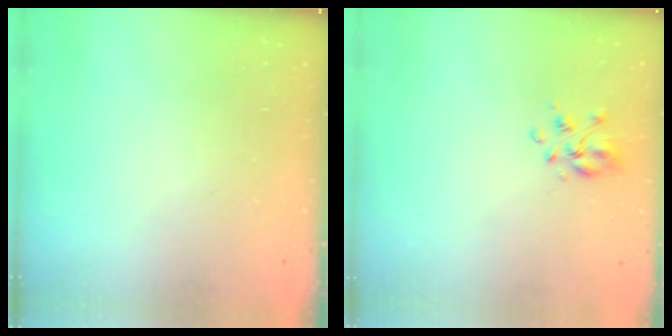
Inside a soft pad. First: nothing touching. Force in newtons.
{"total": 6.5, "press": 6.4, "slide": 1.3}